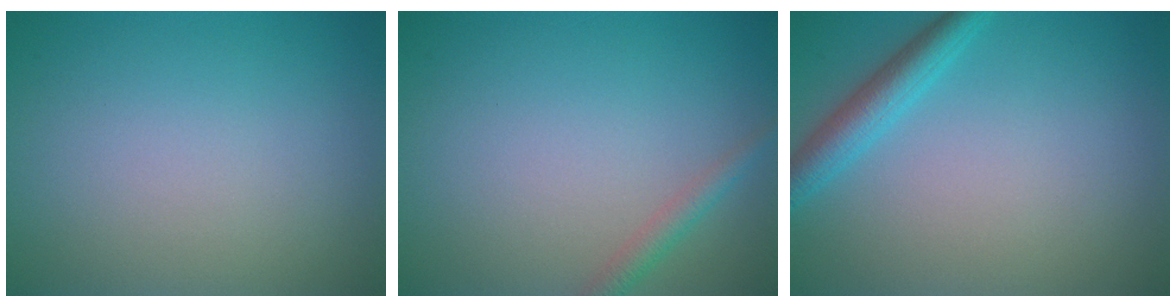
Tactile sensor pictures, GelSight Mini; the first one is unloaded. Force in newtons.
{"total": 1.5, "press": 1.5, "slide": 0.0}
{"total": 3.0, "press": 3.0, "slide": 0.2}